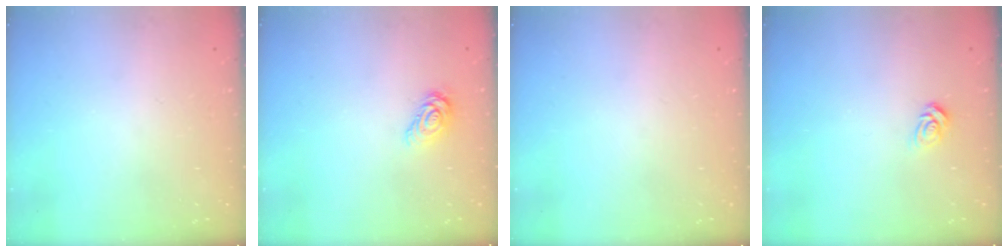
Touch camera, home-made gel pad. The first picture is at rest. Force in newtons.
{"total": 6.0, "press": 6.0, "slide": 0.3}
{"total": 0.0}
{"total": 5.1, "press": 5.0, "slide": 0.4}